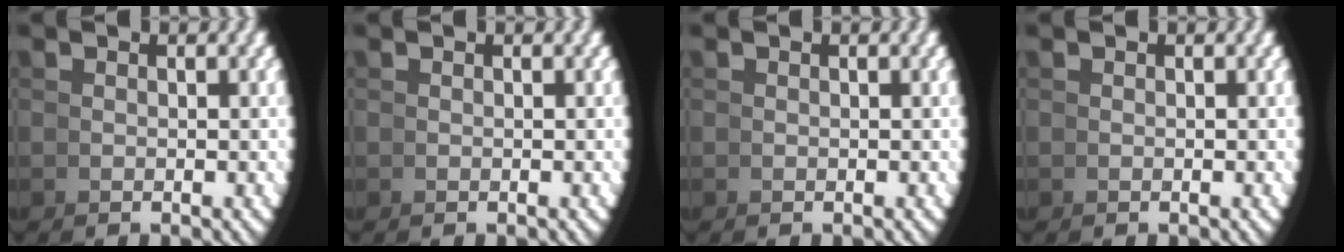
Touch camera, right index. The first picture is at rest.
{"total": 0.0}
{"total": 0.0}
{"total": 0.0}